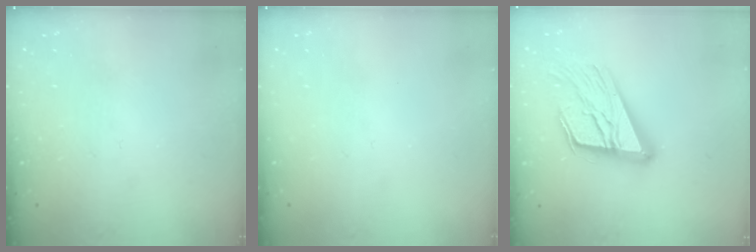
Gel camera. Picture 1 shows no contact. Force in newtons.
{"total": 0.0}
{"total": 20.9, "press": 20.8, "slide": 2.2}